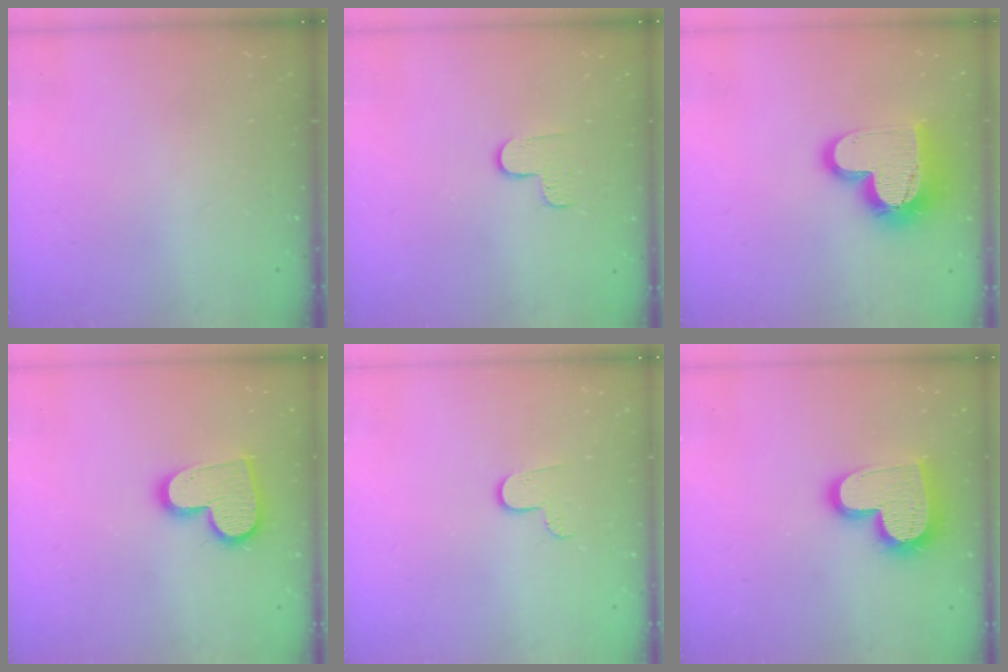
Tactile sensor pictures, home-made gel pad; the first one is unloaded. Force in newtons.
{"total": 5.4, "press": 5.4, "slide": 0.5}
{"total": 17.8, "press": 17.7, "slide": 1.6}
{"total": 13.6, "press": 13.5, "slide": 0.9}
{"total": 5.2, "press": 5.2, "slide": 0.5}
{"total": 18.2, "press": 18.1, "slide": 1.3}